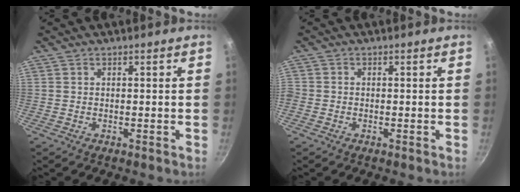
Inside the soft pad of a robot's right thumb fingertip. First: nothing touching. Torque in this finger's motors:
{"motor_torque": [0.19, -0.66, -0.44, 0.63, -0.04]}